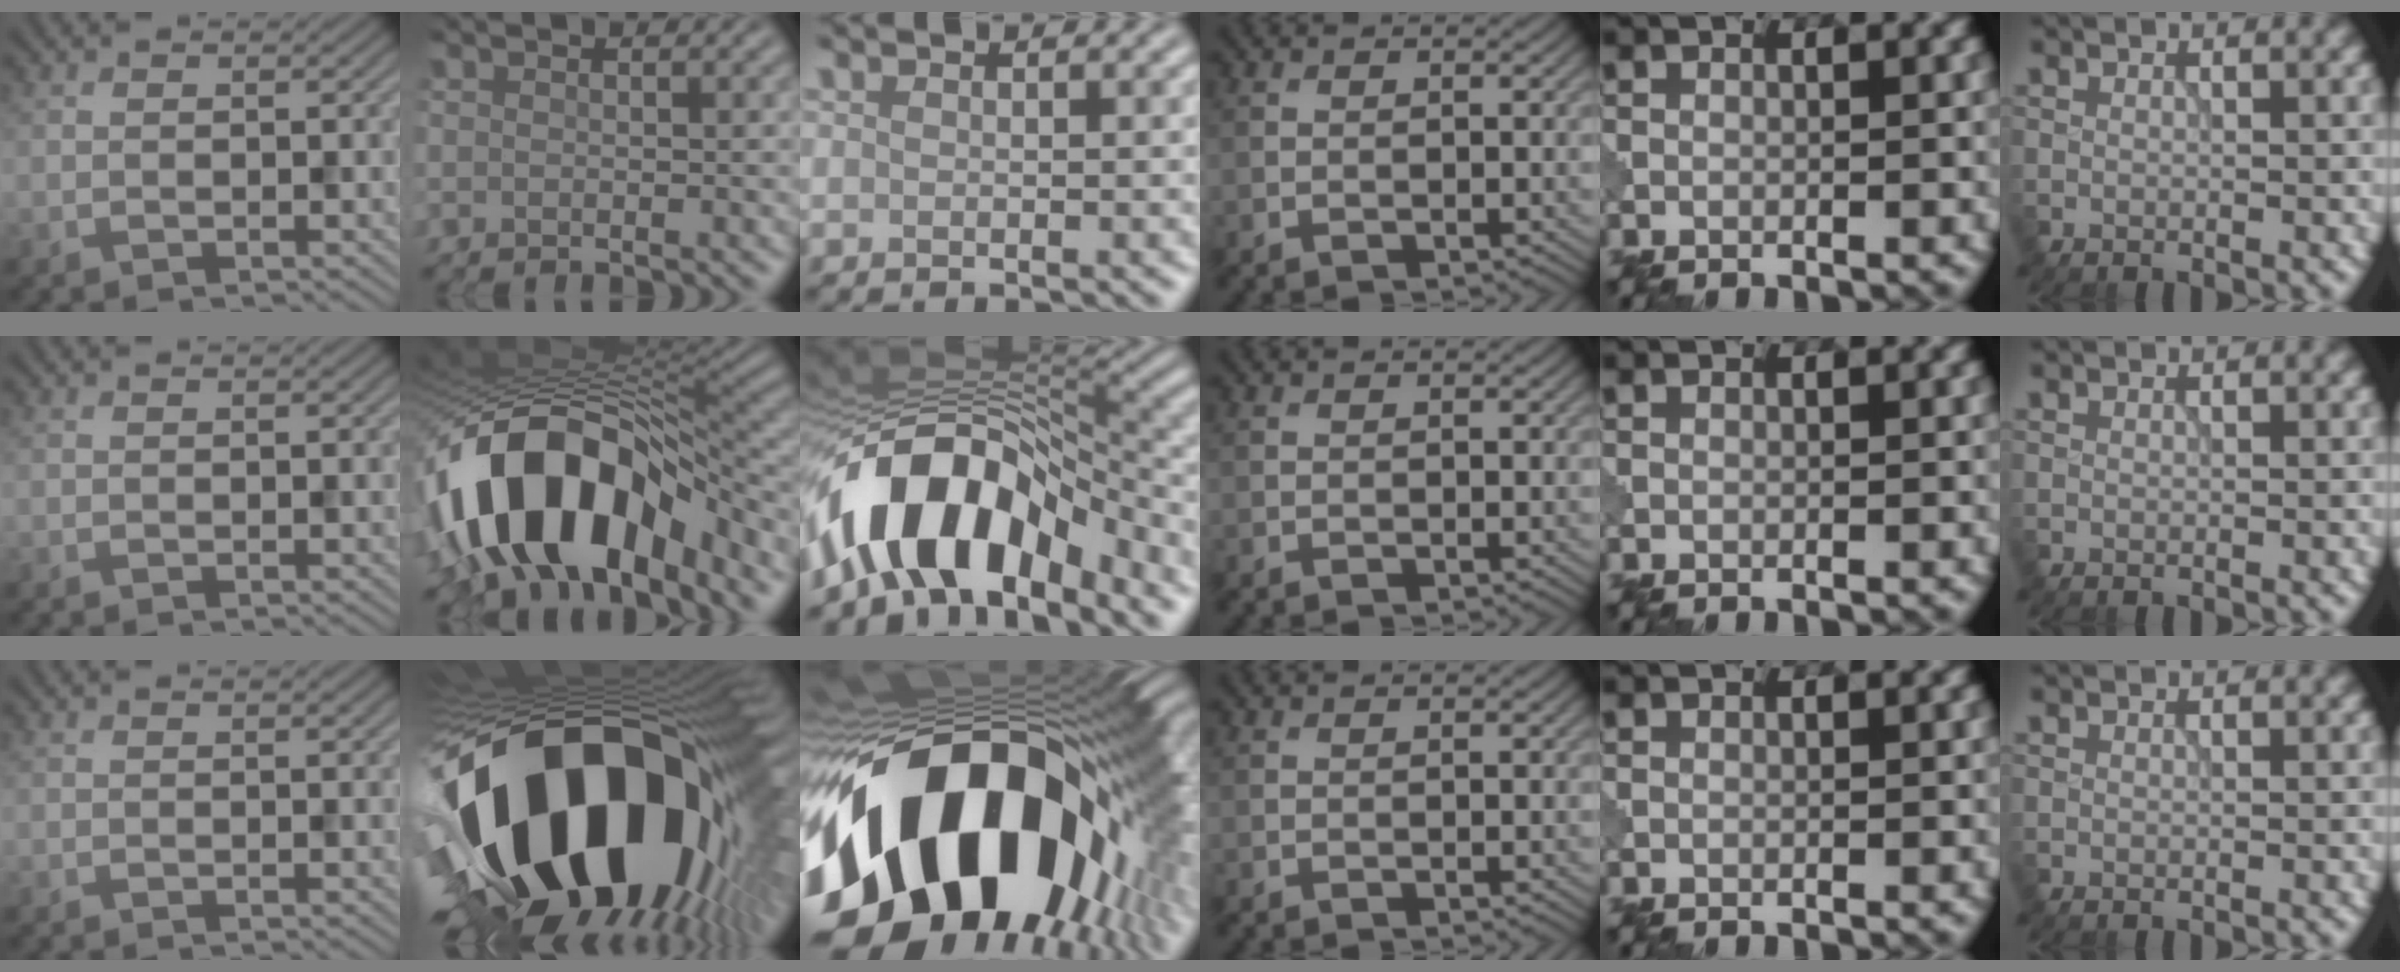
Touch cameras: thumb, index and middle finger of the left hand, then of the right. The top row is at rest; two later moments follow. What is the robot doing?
{"motion": "disassemble", "object": "puzzle pieces"}